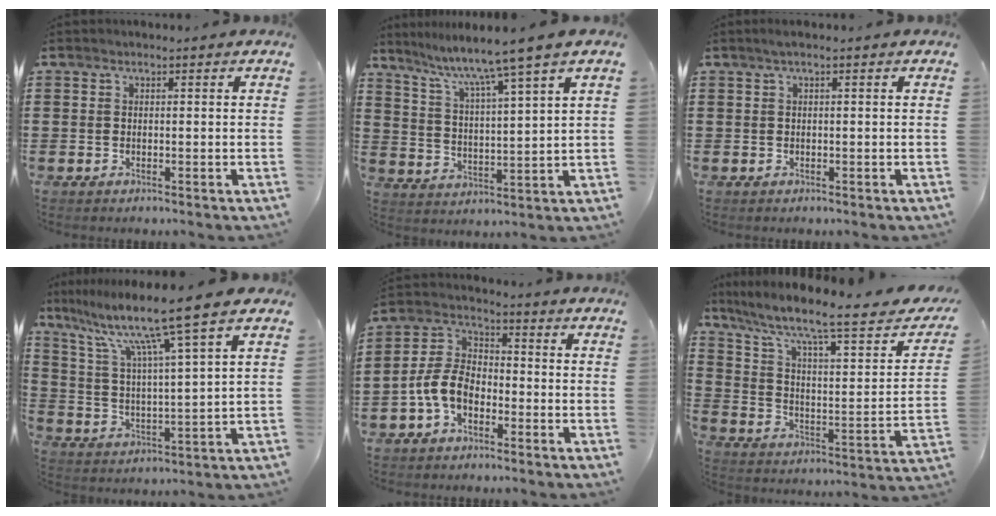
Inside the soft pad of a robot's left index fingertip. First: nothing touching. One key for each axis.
{"total": 6.6, "fx": 5.4, "fy": -1.3, "fz": 3.6, "tx": -0.093, "ty": -0.041, "tz": 0.082}
{"total": 0.9, "fx": 0.1, "fy": 0.0, "fz": 0.9, "tx": -0.012, "ty": -0.001, "tz": 0.003}
{"total": 11.0, "fx": 8.3, "fy": -0.4, "fz": 7.1, "tx": -0.167, "ty": -0.039, "tz": 0.132}
{"total": 6.3, "fx": -3.3, "fy": 3.7, "fz": 3.9, "tx": -0.107, "ty": 0.004, "tz": -0.073}
{"total": 9.6, "fx": 6.6, "fy": 1.7, "fz": 6.8, "tx": -0.141, "ty": -0.039, "tz": 0.099}